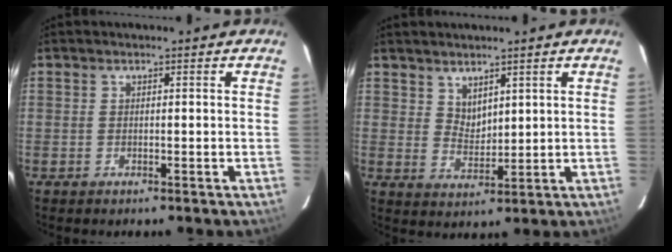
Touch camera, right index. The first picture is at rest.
{"total": 4.0, "force": [2.9, 2.2, 1.7], "torque": [-0.022, -0.004, 0.059]}